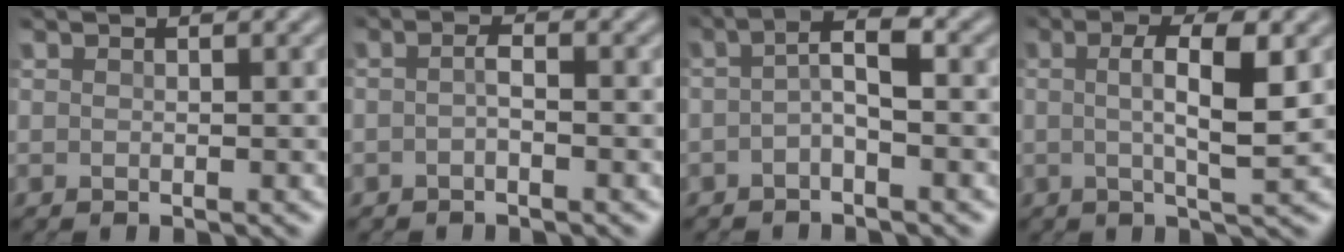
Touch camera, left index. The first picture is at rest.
{"total": 1.2, "force": [-0.7, 0.2, 0.9], "torque": [-0.021, 0.001, -0.016]}
{"total": 2.7, "force": [-0.7, 0.6, 2.5], "torque": [-0.049, 0.010, -0.021]}
{"total": 5.1, "force": [0.3, 1.1, 4.9], "torque": [-0.081, 0.002, 0.003]}